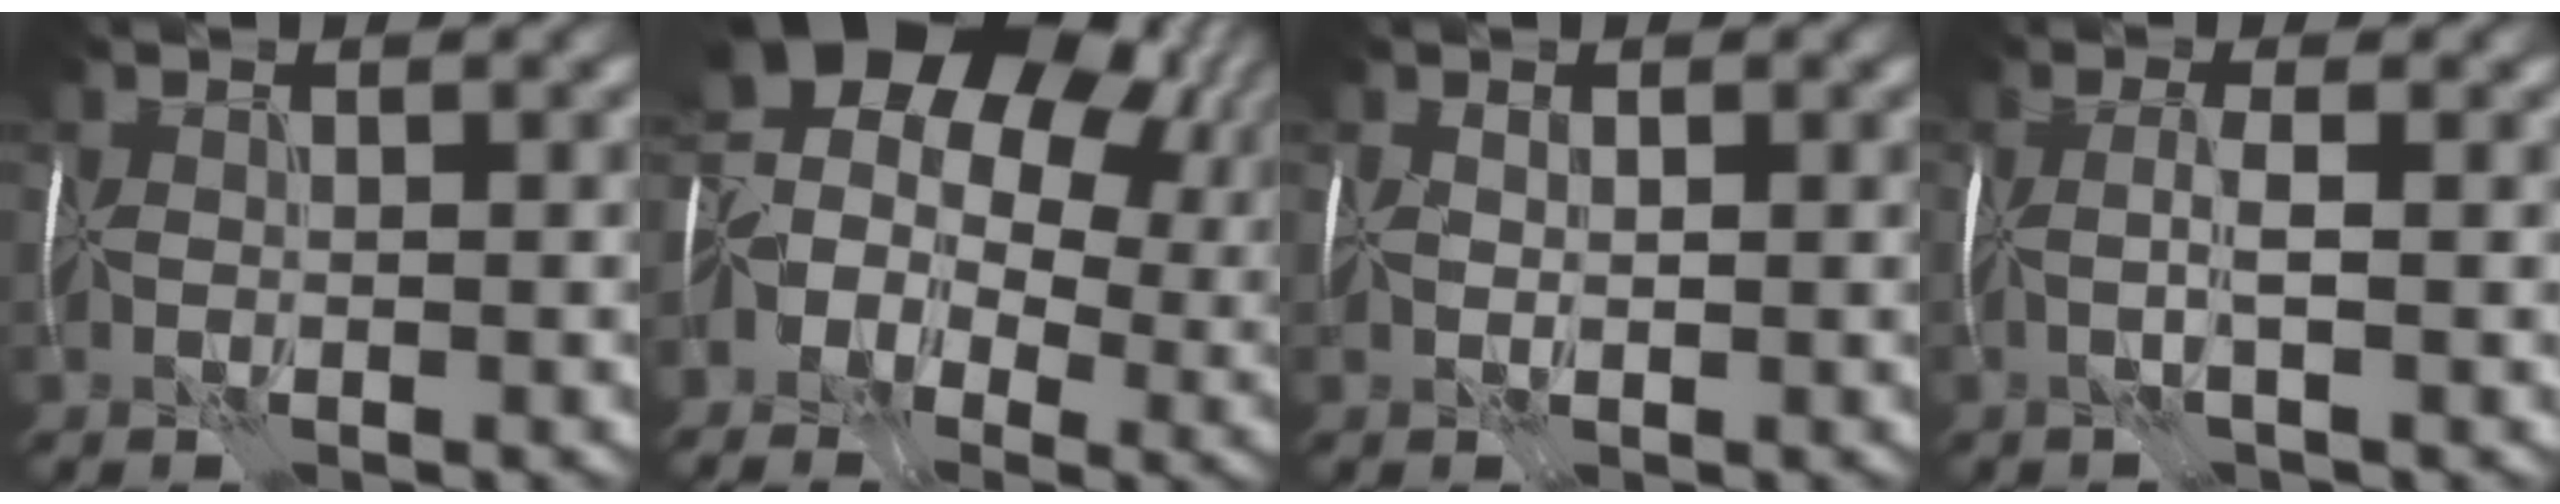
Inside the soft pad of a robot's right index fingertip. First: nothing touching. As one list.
[{"total": 13.8, "force": [3.4, 10.1, 8.8], "torque": [-0.167, 0.015, 0.070]}, {"total": 0.9, "force": [0.6, 0.1, -0.7], "torque": [-0.004, 0.003, 0.010]}, {"total": 1.1, "force": [0.1, -0.4, 1.1], "torque": [-0.039, 0.001, 0.002]}]